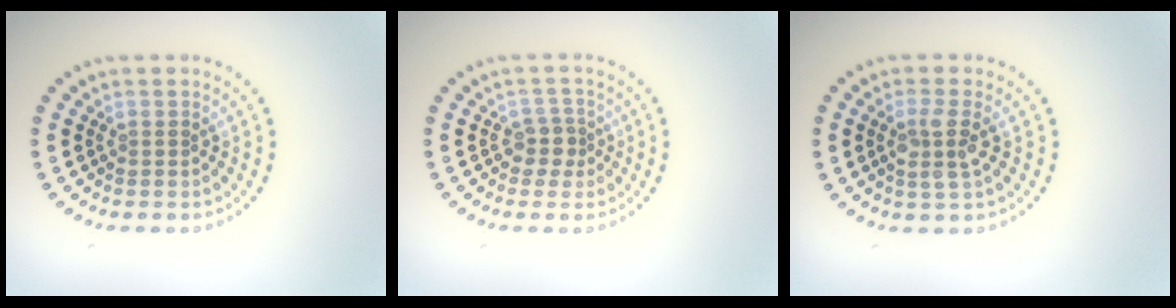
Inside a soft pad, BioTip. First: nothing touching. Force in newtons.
{"total": 1.9, "press": 1.5, "slide": 1.2}
{"total": 2.6, "press": 2.2, "slide": 1.3}